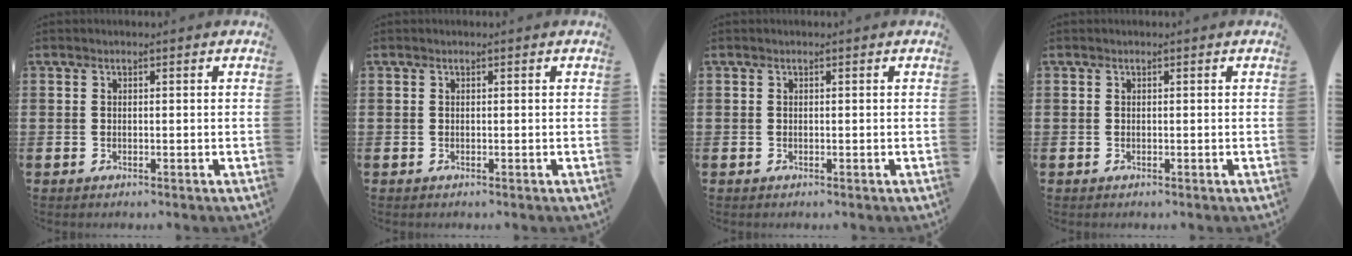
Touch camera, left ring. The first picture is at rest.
{"total": 0.0}
{"total": 0.0}
{"total": 0.0}